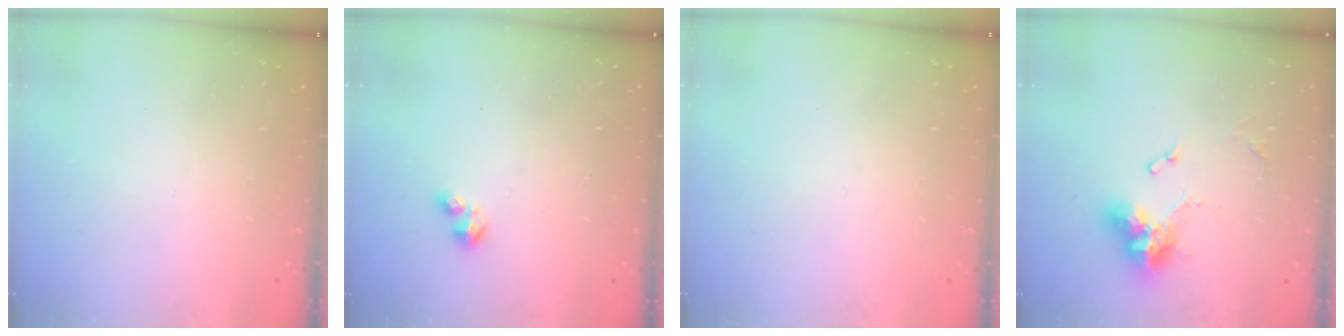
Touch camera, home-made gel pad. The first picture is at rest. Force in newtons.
{"total": 1.6, "press": 1.6, "slide": 0.4}
{"total": 0.0}
{"total": 11.5, "press": 11.4, "slide": 1.4}